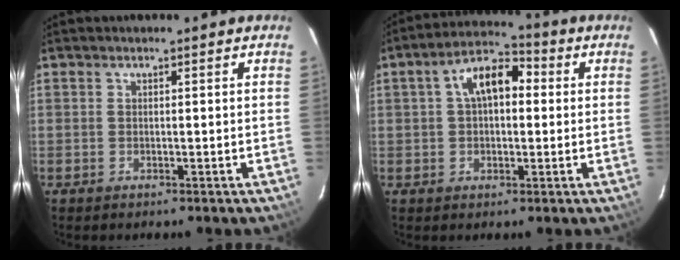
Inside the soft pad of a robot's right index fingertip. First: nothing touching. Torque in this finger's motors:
{"motor_torque": [0.27, -0.02, 0.23, 0.06]}